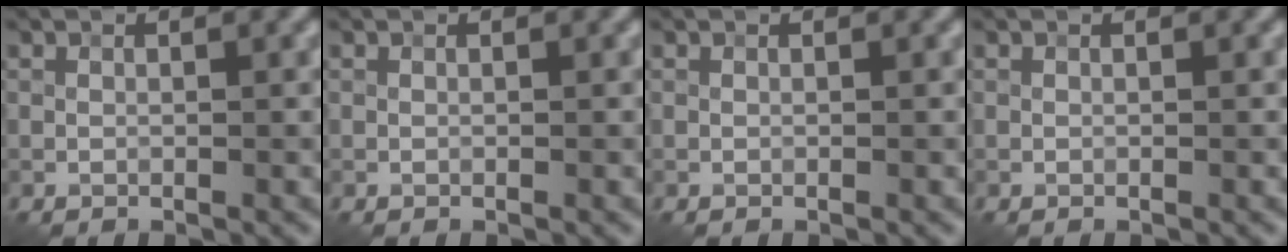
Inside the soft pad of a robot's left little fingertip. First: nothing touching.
{"total": 0.0}
{"total": 0.0}
{"total": 0.0}